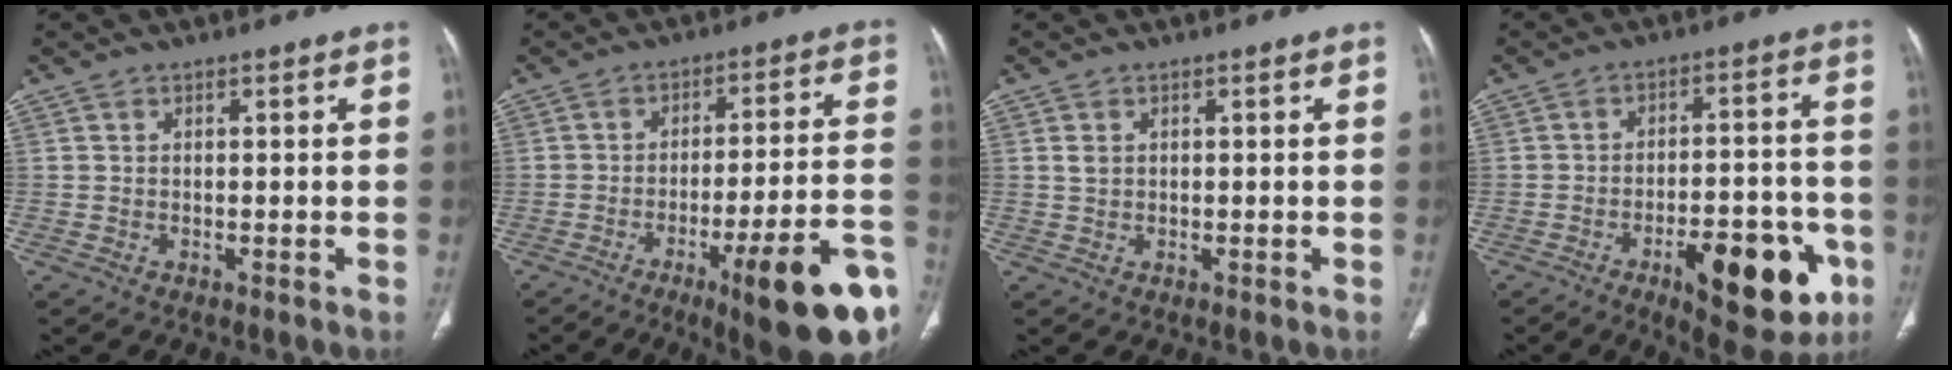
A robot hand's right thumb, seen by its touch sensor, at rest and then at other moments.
{"total": 20.5, "force": [-9.8, 3.5, 17.7], "torque": [-0.180, 0.045, -0.132]}
{"total": 1.4, "force": [0.4, 1.0, 0.8], "torque": [-0.012, -0.001, 0.012]}
{"total": 18.4, "force": [-7.9, 7.4, 14.9], "torque": [-0.159, 0.036, -0.098]}